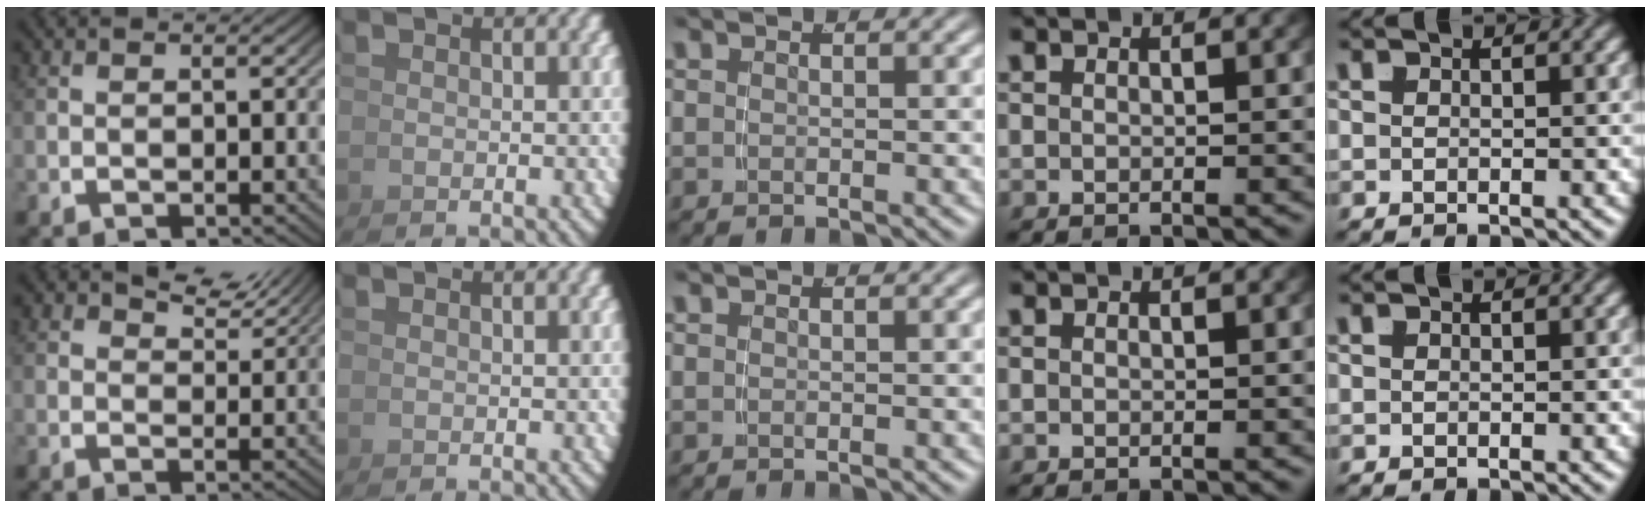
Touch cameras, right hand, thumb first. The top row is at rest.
{"thumb": {"total": 4.1, "force": [3.3, 1.6, 1.9], "torque": [-0.013, 0.015, 0.045]}}